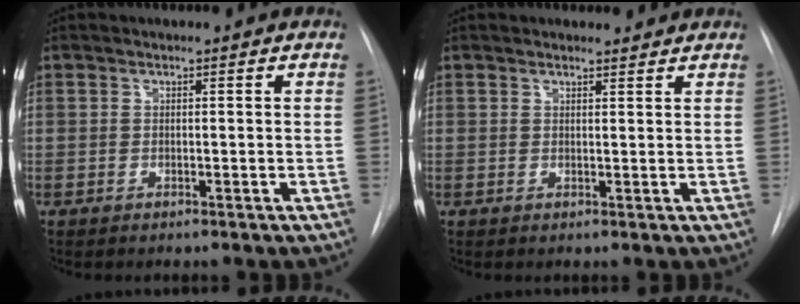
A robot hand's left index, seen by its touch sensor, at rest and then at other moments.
{"total": 1.9, "force": [1.9, 0.4, 0.0], "torque": [-0.007, -0.001, 0.022]}